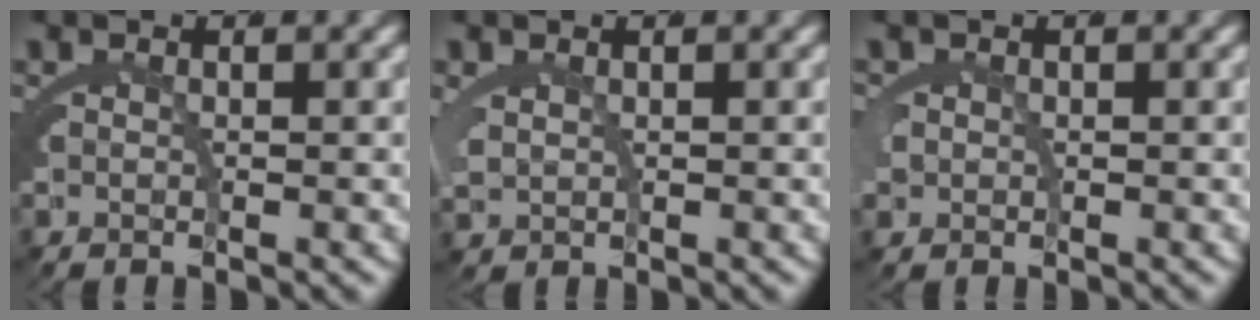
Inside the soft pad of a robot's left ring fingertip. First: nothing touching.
{"total": 1.6, "force": [0.8, 1.1, 0.9], "torque": [-0.038, -0.012, 0.028]}
{"total": 1.7, "force": [0.0, 1.5, 0.7], "torque": [-0.028, -0.009, 0.004]}